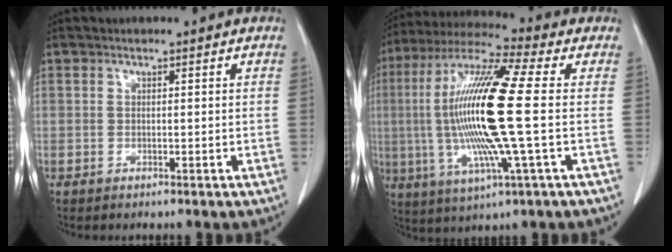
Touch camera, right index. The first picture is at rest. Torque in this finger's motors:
{"motor_torque": [2.14, 0.00, 1.05, 0.21]}